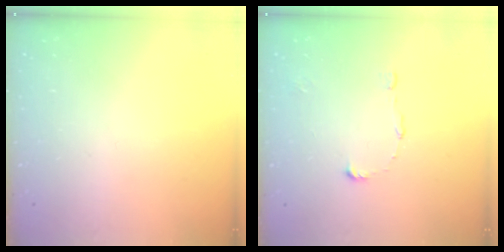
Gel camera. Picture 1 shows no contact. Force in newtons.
{"total": 6.9, "press": 6.9, "slide": 0.5}